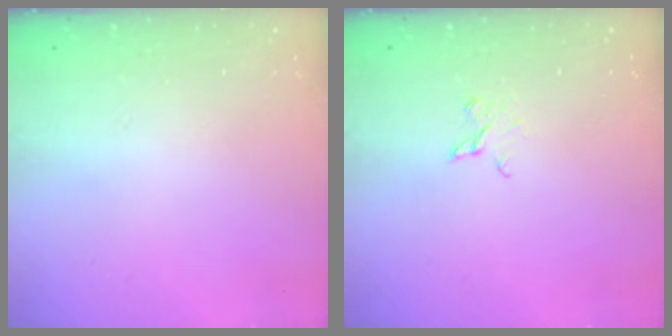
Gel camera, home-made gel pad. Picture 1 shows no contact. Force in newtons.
{"total": 2.1, "press": 2.1, "slide": 0.3}